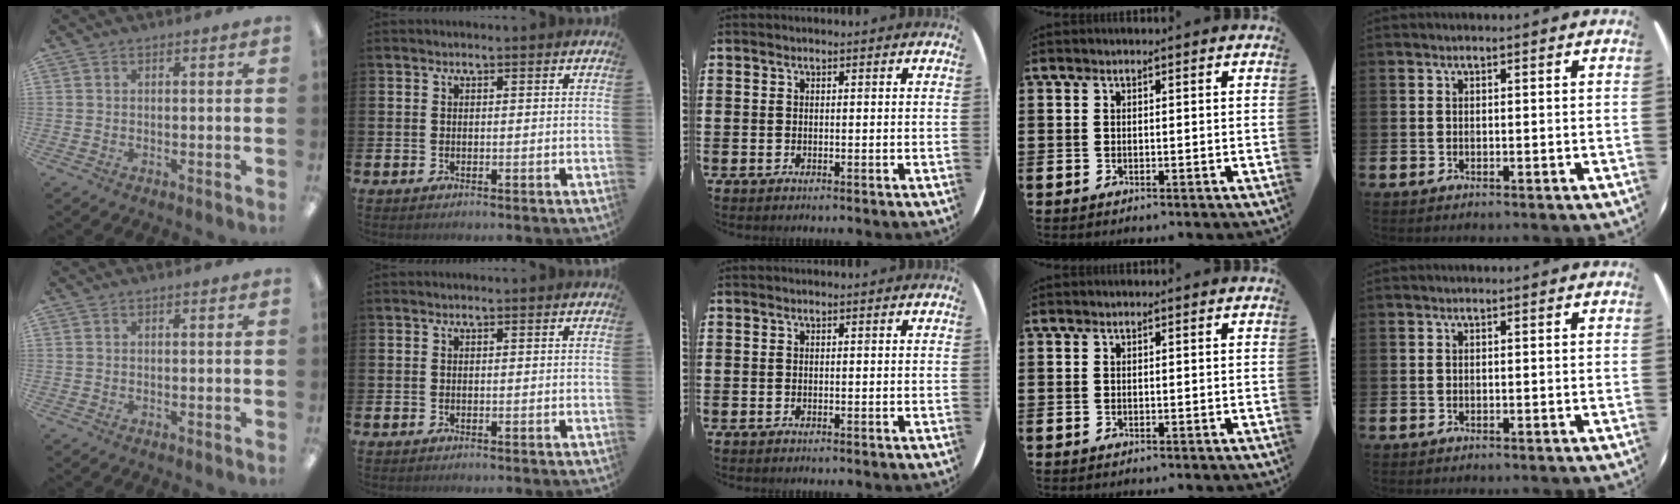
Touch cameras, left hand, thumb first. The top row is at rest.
{}